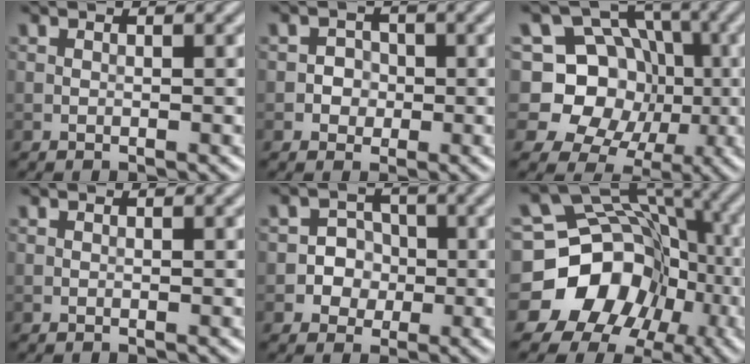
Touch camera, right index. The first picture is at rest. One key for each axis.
{"total": 1.7, "fx": -0.3, "fy": 1.6, "fz": 0.4, "tx": 0.017, "ty": 0.000, "tz": -0.013}
{"total": 11.8, "fx": 0.4, "fy": 10.8, "fz": 4.7, "tx": -0.098, "ty": 0.053, "tz": -0.029}
{"total": 0.0}
{"total": 2.9, "fx": -0.5, "fy": 2.7, "fz": 0.8, "tx": 0.009, "ty": 0.001, "tz": -0.026}
{"total": 14.2, "fx": -4.8, "fy": 12.3, "fz": 5.4, "tx": -0.086, "ty": 0.000, "tz": -0.107}